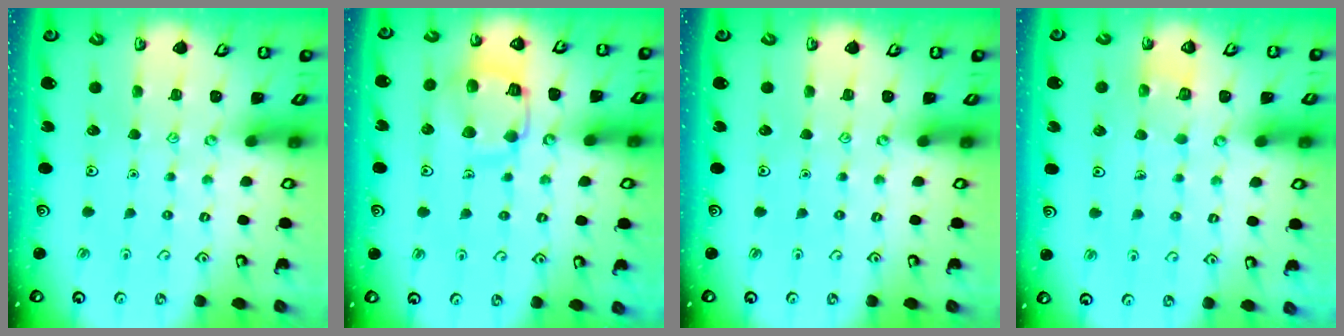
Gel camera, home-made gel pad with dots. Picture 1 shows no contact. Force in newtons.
{"total": 12.5, "press": 12.5, "slide": 1.3}
{"total": 0.0}
{"total": 2.8, "press": 2.8, "slide": 0.1}